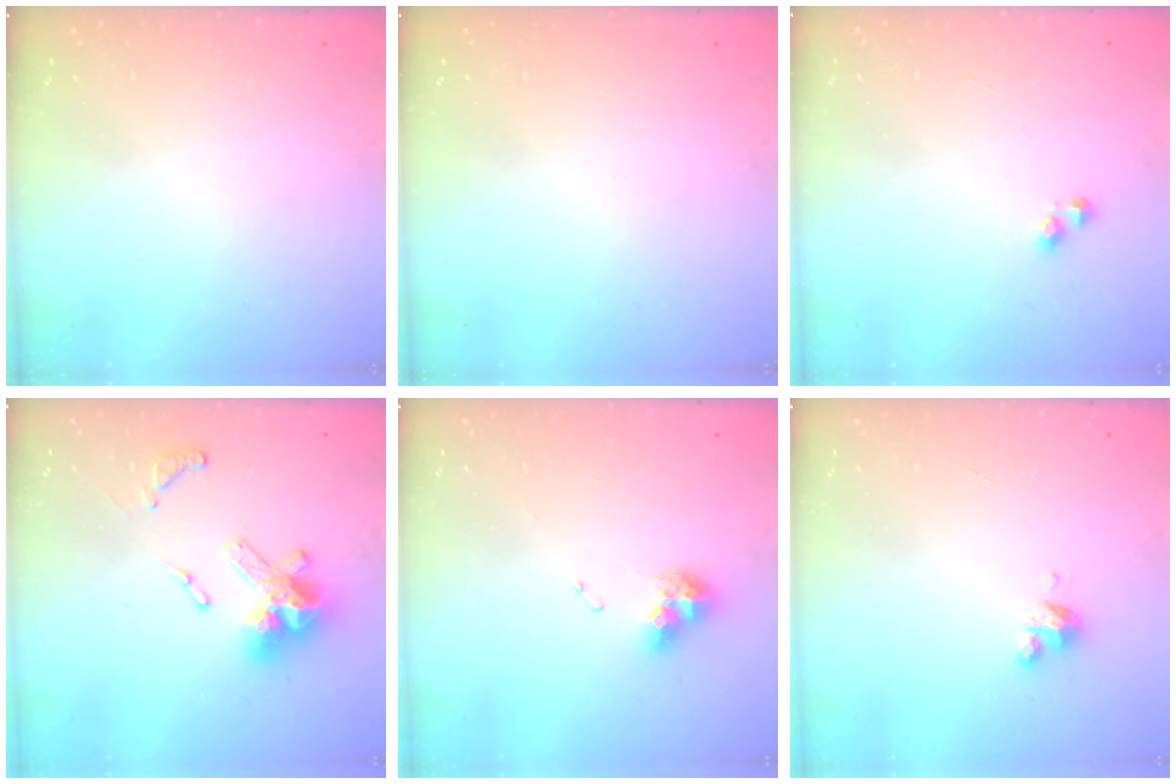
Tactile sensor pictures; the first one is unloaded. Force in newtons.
{"total": 0.0}
{"total": 2.5, "press": 2.5, "slide": 0.2}
{"total": 14.9, "press": 14.8, "slide": 1.7}
{"total": 9.5, "press": 9.5, "slide": 1.0}
{"total": 4.1, "press": 4.1, "slide": 0.3}